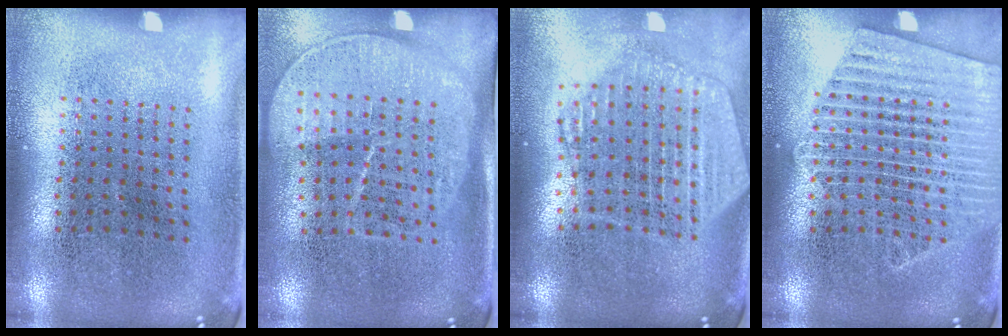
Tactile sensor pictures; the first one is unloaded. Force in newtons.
{"total": 1.6, "press": 1.3, "slide": 0.9}
{"total": 2.3, "press": 2.1, "slide": 1.1}
{"total": 3.1, "press": 3.1, "slide": 0.4}